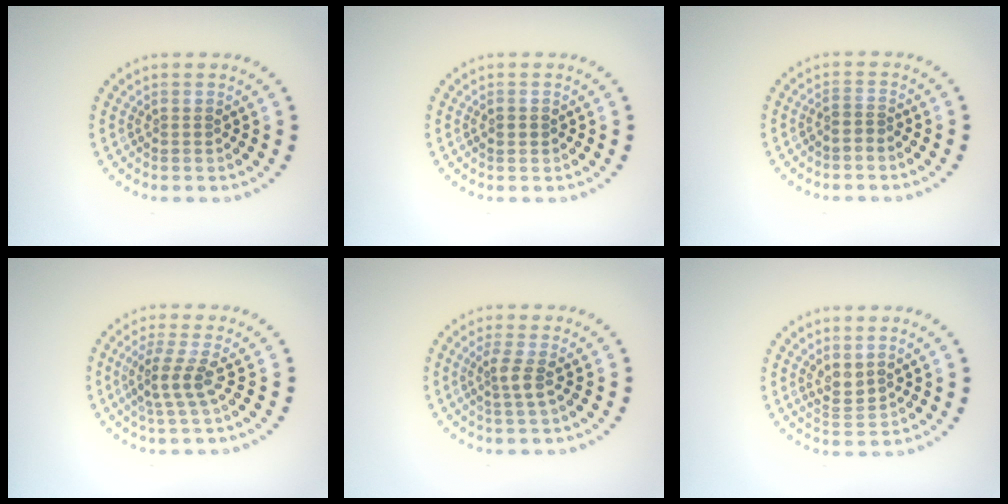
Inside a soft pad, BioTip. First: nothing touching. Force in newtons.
{"total": 1.1, "press": 1.1, "slide": 0.1}
{"total": 0.8, "press": 0.6, "slide": 0.5}
{"total": 2.6, "press": 1.9, "slide": 1.7}
{"total": 1.9, "press": 1.4, "slide": 1.2}
{"total": 2.1, "press": 1.7, "slide": 1.2}